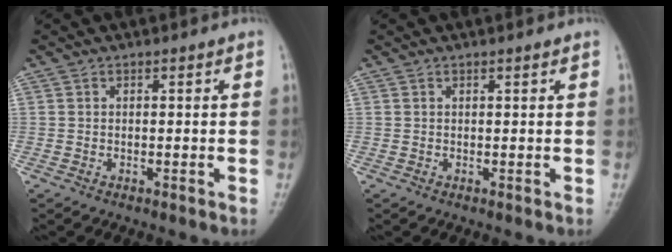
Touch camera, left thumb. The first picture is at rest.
{"total": 0.6, "force": [0.5, 0.0, 0.4], "torque": [-0.008, -0.002, 0.008]}